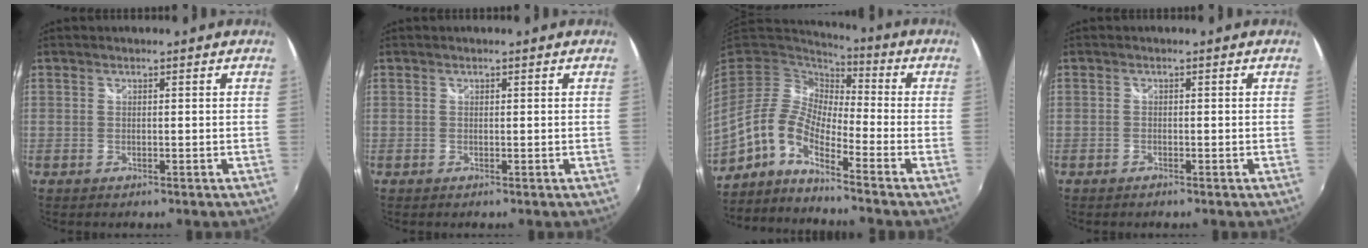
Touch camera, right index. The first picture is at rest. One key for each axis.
{"total": 0.0}
{"total": 10.2, "fx": -6.5, "fy": 2.7, "fz": 7.4, "tx": -0.134, "ty": -0.007, "tz": -0.139}
{"total": 0.7, "fx": -0.6, "fy": 0.3, "fz": 0.1, "tx": -0.004, "ty": -0.002, "tz": -0.014}